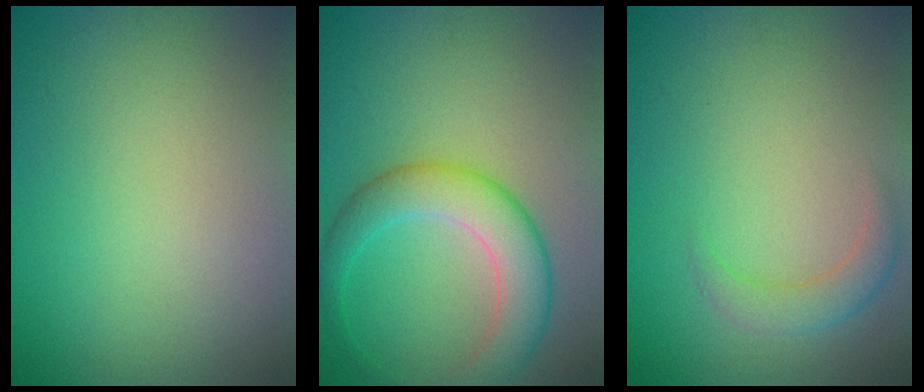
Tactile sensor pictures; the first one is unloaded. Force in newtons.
{"total": 5.1, "press": 5.1, "slide": 0.1}
{"total": 2.2, "press": 2.2, "slide": 0.1}